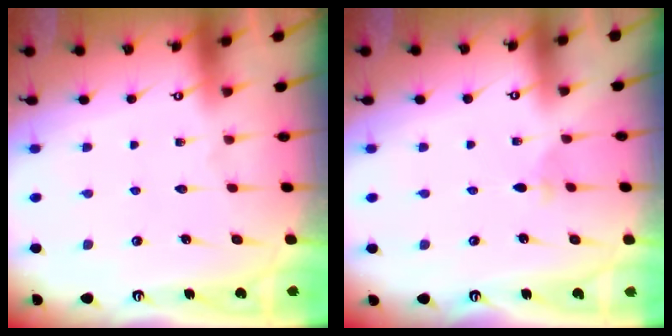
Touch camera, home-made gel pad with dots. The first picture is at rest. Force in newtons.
{"total": 2.0, "press": 1.9, "slide": 0.5}